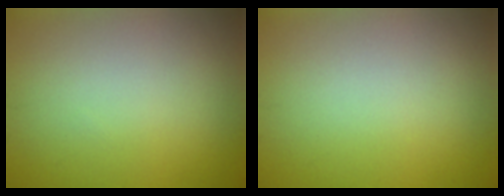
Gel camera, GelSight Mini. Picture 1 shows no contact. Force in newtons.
{"total": 0.0}